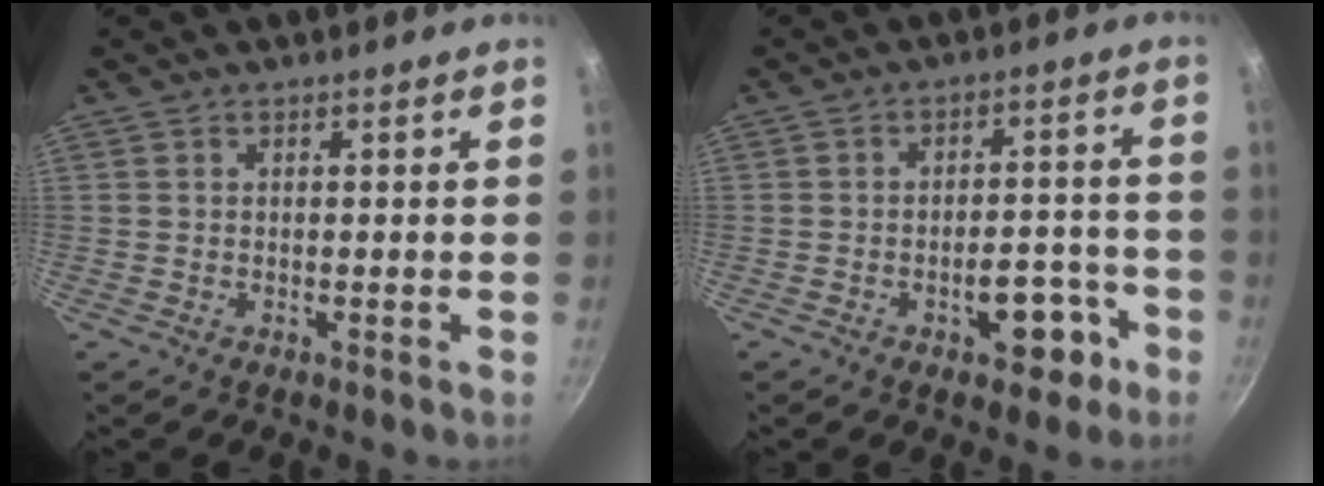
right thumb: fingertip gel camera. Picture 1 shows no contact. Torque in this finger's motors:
{"motor_torque": [1.48, 1.31, 0.97, -0.66, 0.01]}